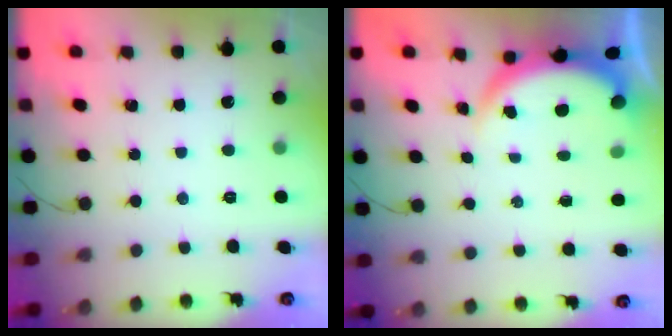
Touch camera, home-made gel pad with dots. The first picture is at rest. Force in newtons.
{"total": 3.9, "press": 3.9, "slide": 0.1}